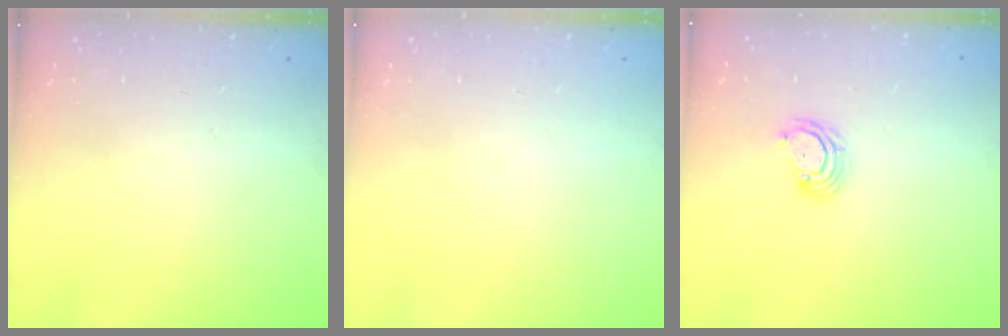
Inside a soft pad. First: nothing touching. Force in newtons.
{"total": 0.0}
{"total": 4.2, "press": 4.2, "slide": 0.3}